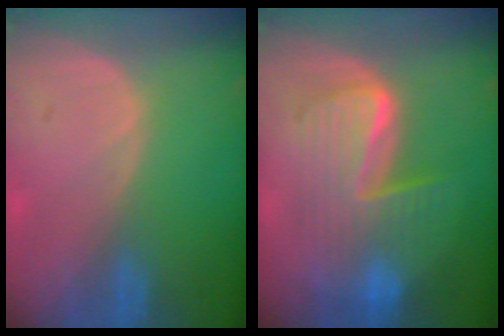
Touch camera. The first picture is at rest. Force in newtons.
{"total": 9.0, "press": 9.0, "slide": 0.6}